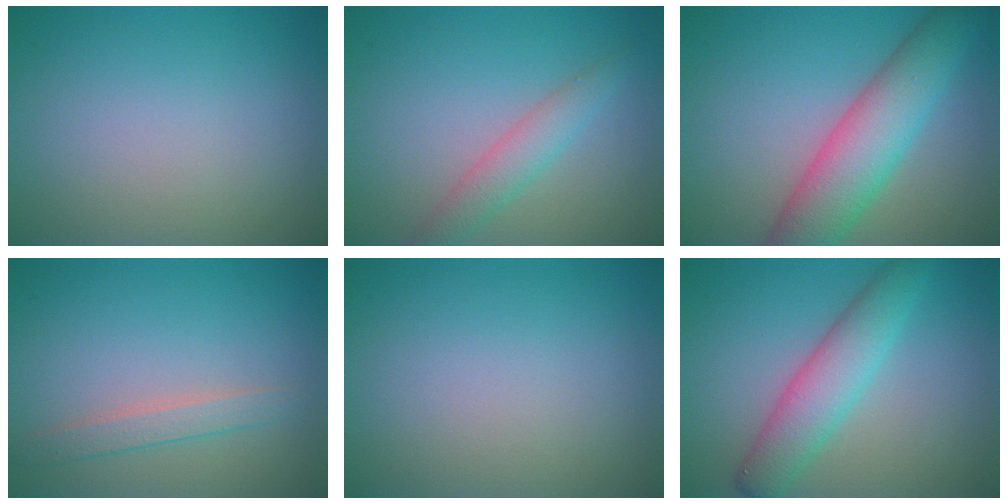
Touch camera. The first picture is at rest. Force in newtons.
{"total": 2.7, "press": 2.7, "slide": 0.1}
{"total": 7.2, "press": 7.2, "slide": 0.2}
{"total": 1.8, "press": 1.8, "slide": 0.1}
{"total": 0.0}
{"total": 4.8, "press": 4.8, "slide": 0.1}